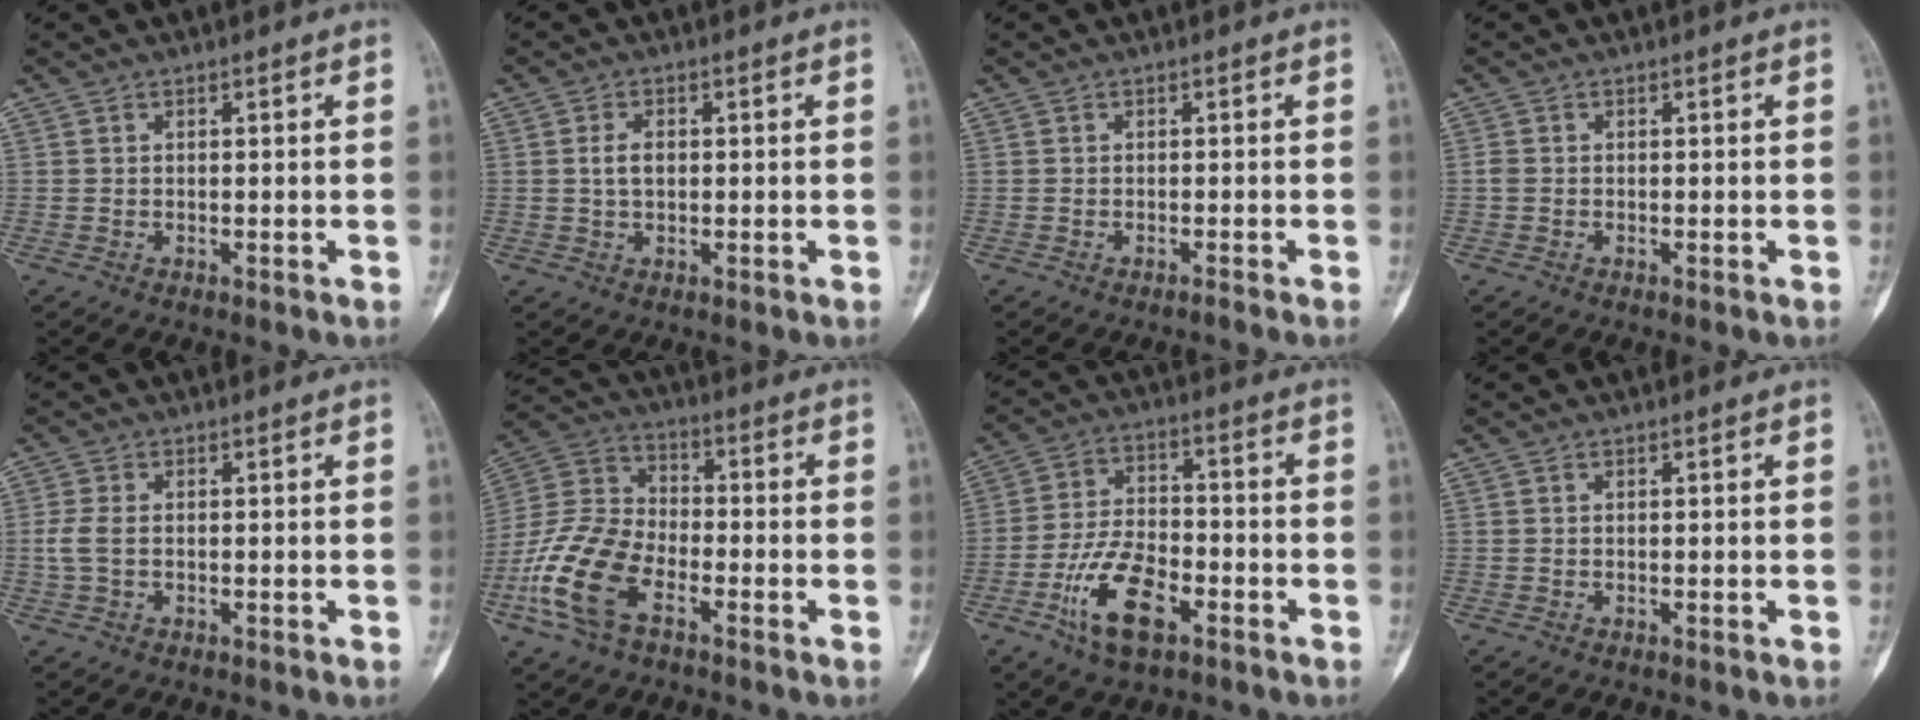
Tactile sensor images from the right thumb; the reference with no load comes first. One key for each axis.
{"total": 3.1, "fx": 0.3, "fy": 1.9, "fz": 2.4, "tx": -0.044, "ty": 0.004, "tz": 0.006}
{"total": 0.5, "fx": -0.5, "fy": -0.2, "fz": 0.2, "tx": -0.008, "ty": 0.005, "tz": -0.010}
{"total": 0.9, "fx": -0.1, "fy": 0.7, "fz": 0.6, "tx": -0.014, "ty": 0.000, "tz": -0.003}
{"total": 3.1, "fx": -0.2, "fy": 1.7, "fz": 2.5, "tx": -0.073, "ty": 0.004, "tz": -0.006}
{"total": 14.9, "fx": -6.6, "fy": 8.3, "fz": 10.5, "tx": -0.226, "ty": 0.029, "tz": -0.134}
{"total": 12.5, "fx": -5.8, "fy": 6.2, "fz": 9.2, "tx": -0.169, "ty": 0.026, "tz": -0.103}
{"total": 0.0}